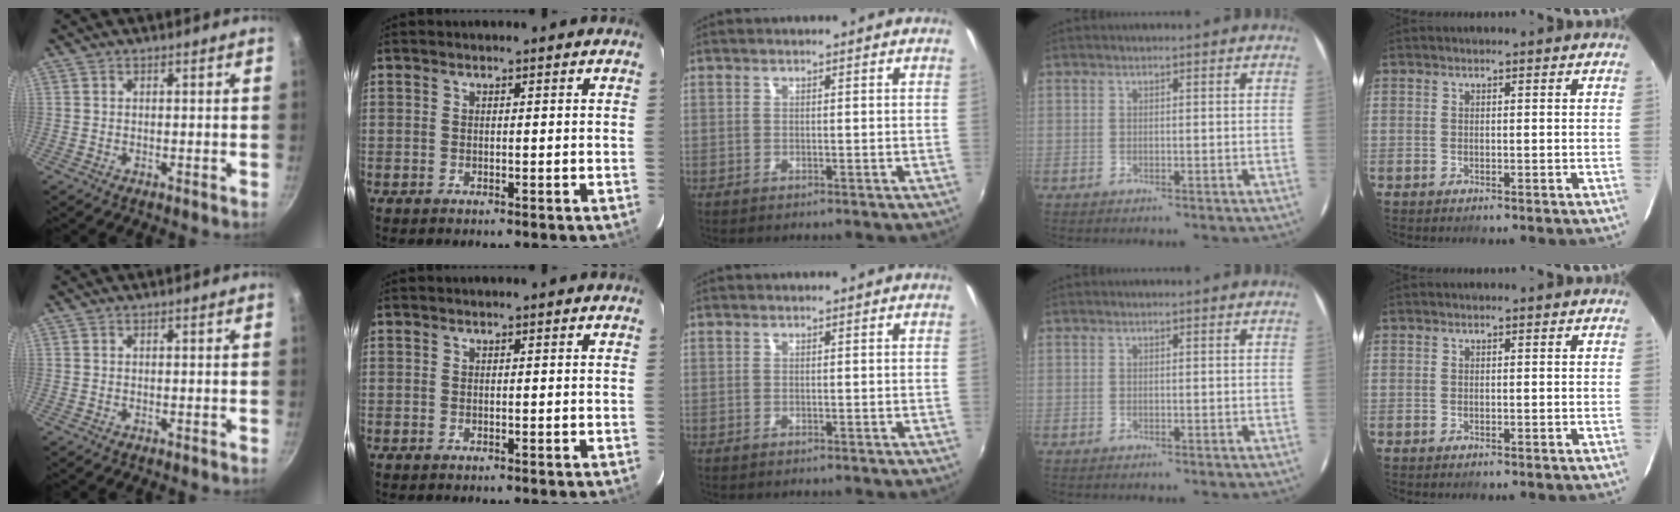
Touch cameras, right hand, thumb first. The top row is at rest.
{}